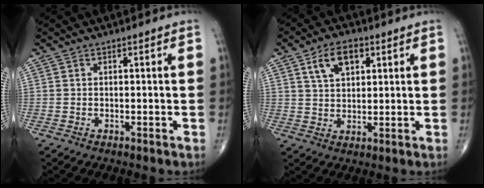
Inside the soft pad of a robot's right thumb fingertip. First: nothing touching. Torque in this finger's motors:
{"motor_torque": [-0.80, 0.99, 0.58, 0.52, 0.07]}